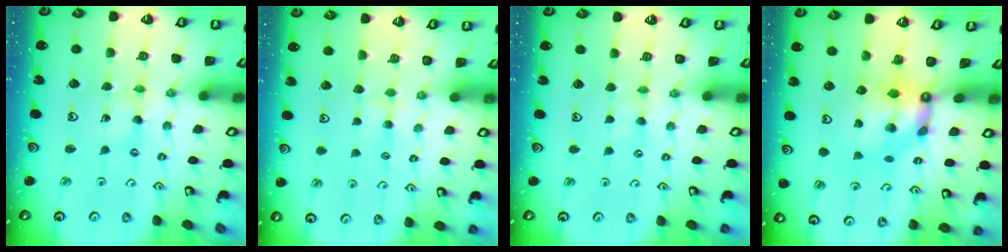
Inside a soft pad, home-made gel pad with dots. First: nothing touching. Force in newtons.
{"total": 2.8, "press": 2.7, "slide": 0.5}
{"total": 2.1, "press": 2.1, "slide": 0.4}
{"total": 7.1, "press": 7.1, "slide": 0.5}